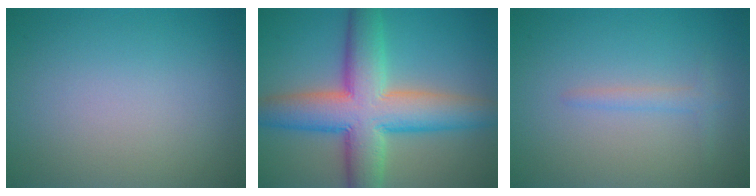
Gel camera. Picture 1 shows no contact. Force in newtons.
{"total": 10.8, "press": 10.8, "slide": 0.4}
{"total": 1.3, "press": 1.3, "slide": 0.1}